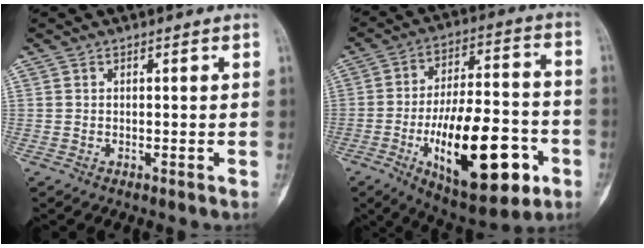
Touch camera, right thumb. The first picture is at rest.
{"total": 23.6, "force": [-8.2, 9.8, 19.9], "torque": [-0.309, 0.024, -0.117]}